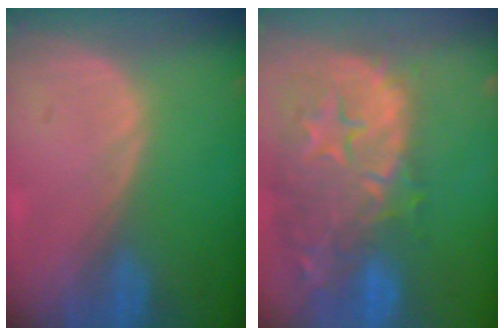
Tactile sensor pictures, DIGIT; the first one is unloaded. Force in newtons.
{"total": 15.1, "press": 12.0, "slide": 9.1}